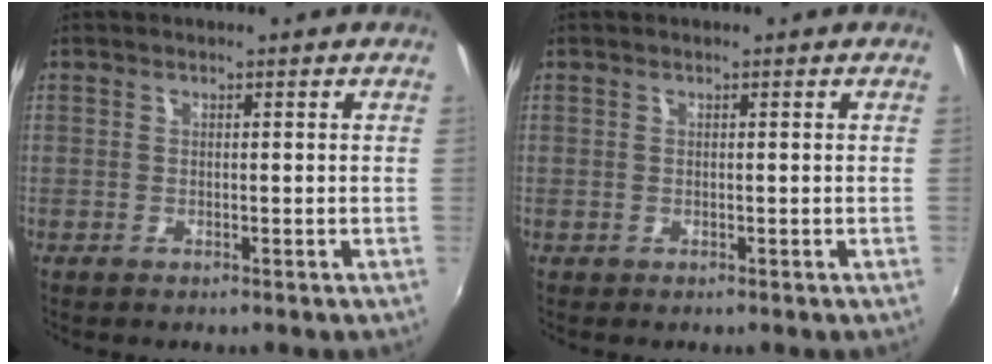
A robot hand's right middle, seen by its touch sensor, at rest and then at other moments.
{"total": 0.0}